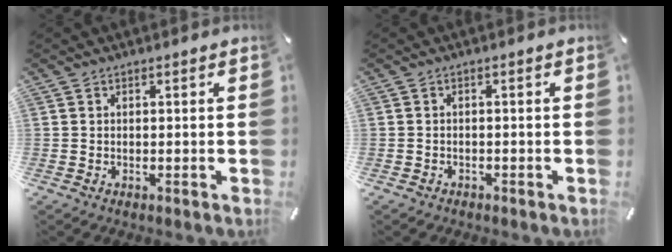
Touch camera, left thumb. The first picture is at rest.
{"total": 1.0, "force": [-0.8, 0.6, 0.2], "torque": [-0.005, 0.003, -0.020]}